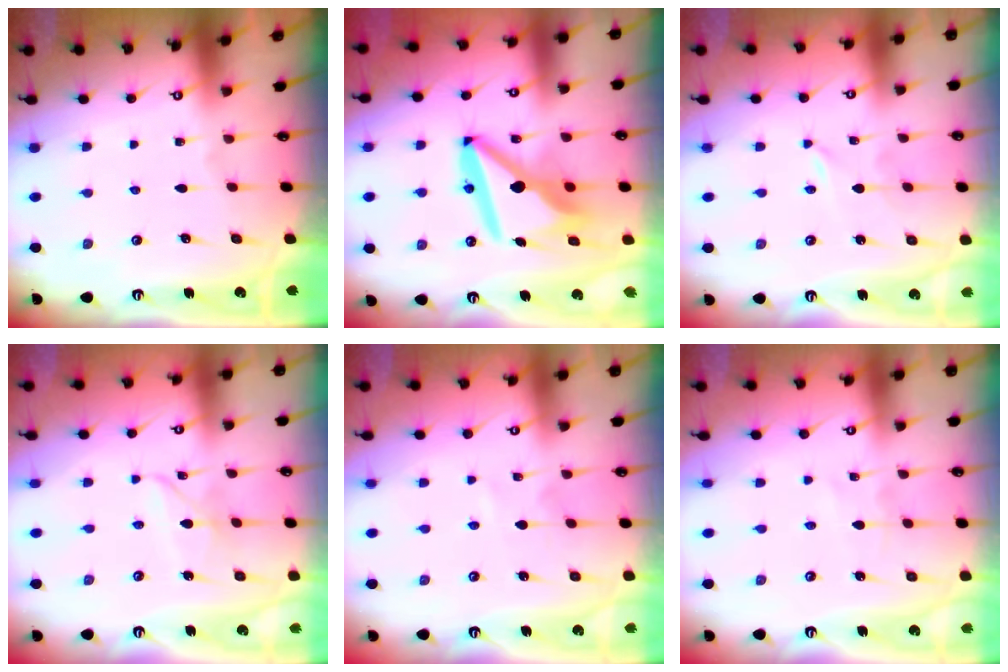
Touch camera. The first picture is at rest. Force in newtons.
{"total": 13.9, "press": 13.8, "slide": 1.5}
{"total": 0.0}
{"total": 5.0, "press": 5.0, "slide": 0.3}
{"total": 2.2, "press": 2.2, "slide": 0.2}
{"total": 1.1, "press": 1.1, "slide": 0.0}